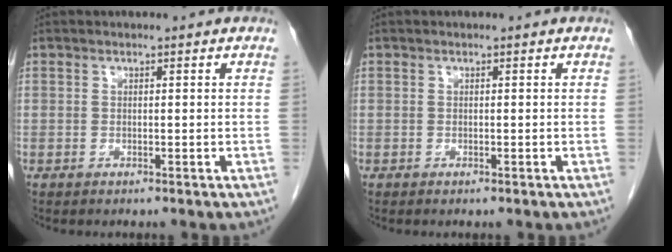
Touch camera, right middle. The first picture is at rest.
{"total": 0.0}